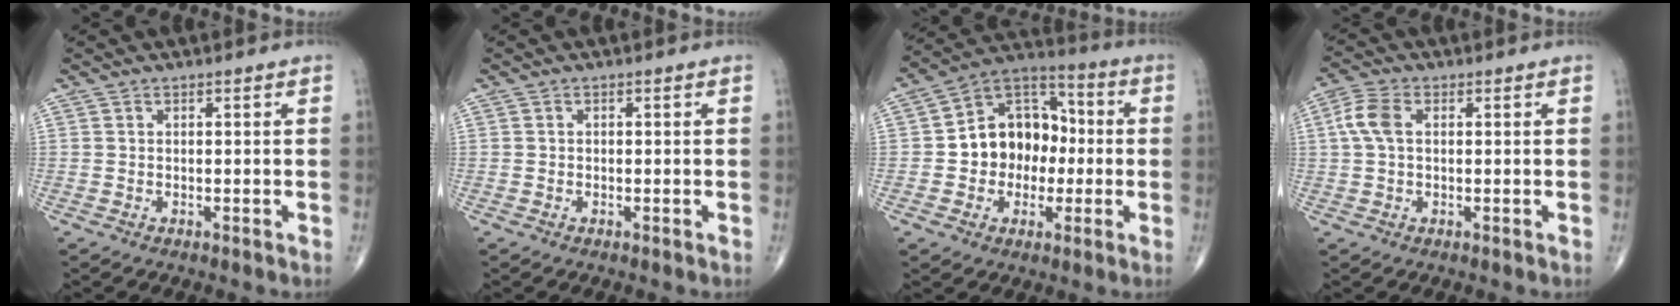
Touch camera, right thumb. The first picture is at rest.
{"total": 0.0}
{"total": 14.5, "force": [-0.9, 11.4, 8.9], "torque": [-0.089, 0.038, -0.023]}
{"total": 5.2, "force": [0.9, 3.1, 4.1], "torque": [-0.103, 0.016, 0.013]}